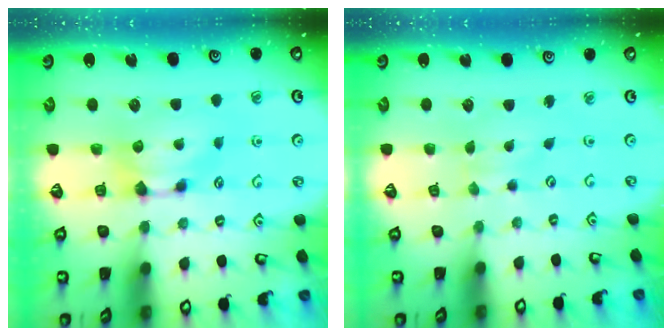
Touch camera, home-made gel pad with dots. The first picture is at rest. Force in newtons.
{"total": 2.4, "press": 2.3, "slide": 0.4}